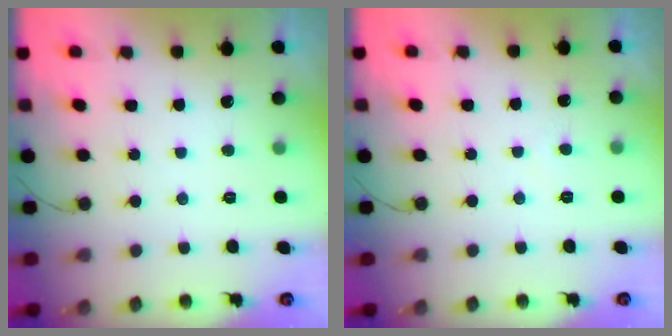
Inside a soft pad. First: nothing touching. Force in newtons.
{"total": 2.1, "press": 2.1, "slide": 0.2}